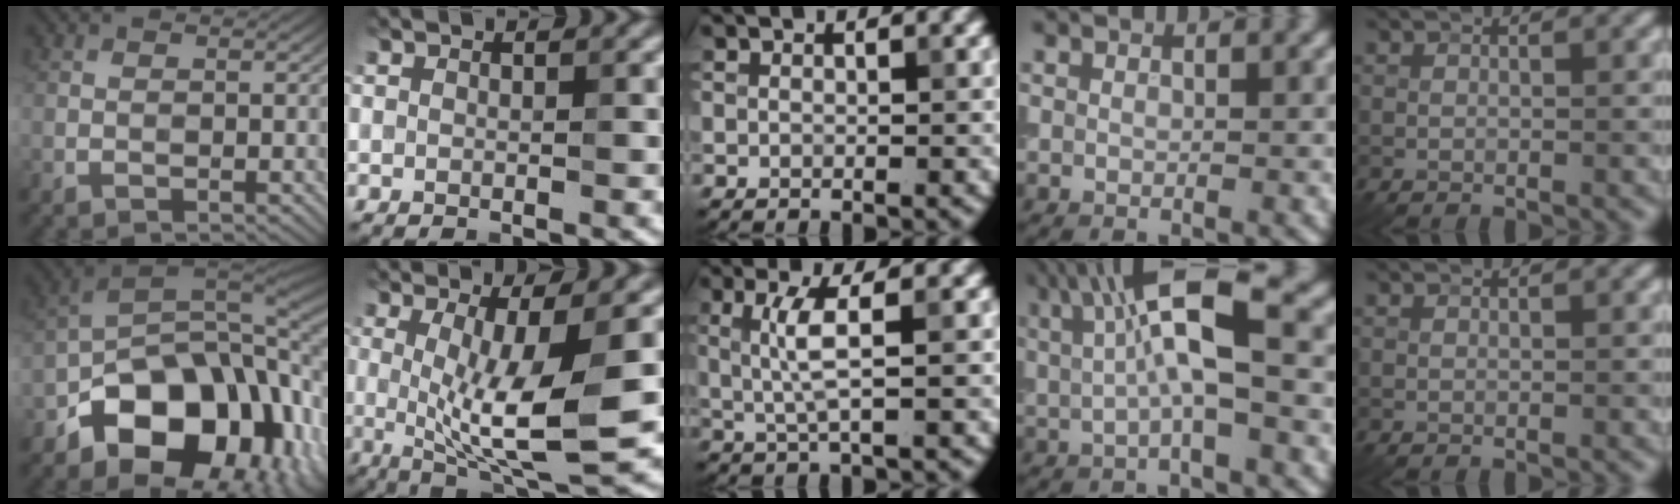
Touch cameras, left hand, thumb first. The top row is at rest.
{"thumb": {"total": 17.3, "force": [-6.2, 11.2, 11.6], "torque": [-0.177, -0.016, -0.108]}, "index": {"total": 9.2, "force": [-0.5, 2.3, 8.9], "torque": [-0.155, -0.017, -0.005]}, "middle": {"total": 3.1, "force": [0.5, 0.5, 3.0], "torque": [-0.068, -0.002, 0.011]}, "ring": {"total": 7.6, "force": [1.7, 1.9, 7.2], "torque": [-0.125, 0.011, 0.023]}}